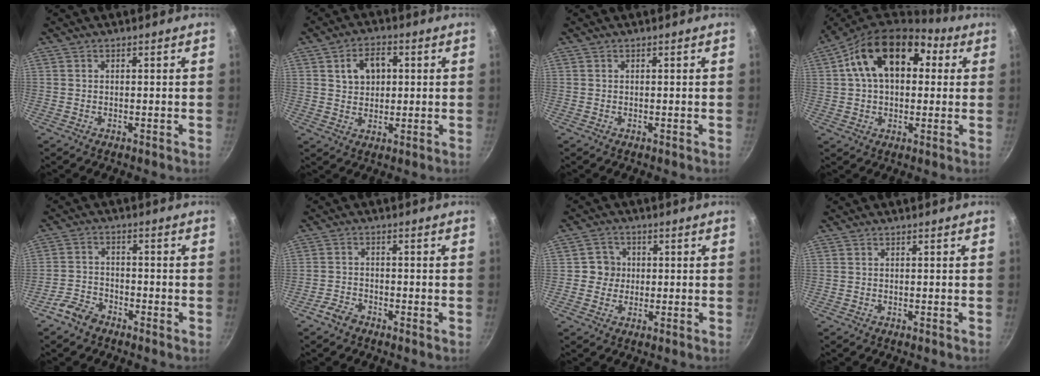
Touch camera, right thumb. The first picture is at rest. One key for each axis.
{"total": 7.0, "fx": 1.7, "fy": 5.0, "fz": 4.5, "tx": -0.052, "ty": 0.006, "tz": 0.028}
{"total": 0.0}
{"total": 16.7, "fx": 4.3, "fy": 11.0, "fz": 11.8, "tx": -0.158, "ty": 0.028, "tz": 0.049}
{"total": 4.8, "fx": -3.5, "fy": 2.8, "fz": 1.7, "tx": -0.033, "ty": 0.036, "tz": -0.071}
{"total": 3.0, "fx": -2.3, "fy": 1.5, "fz": 1.1, "tx": -0.024, "ty": 0.021, "tz": -0.046}
{"total": 4.2, "fx": 0.1, "fy": 4.1, "fz": 0.8, "tx": 0.021, "ty": 0.006, "tz": -0.005}
{"total": 0.0}